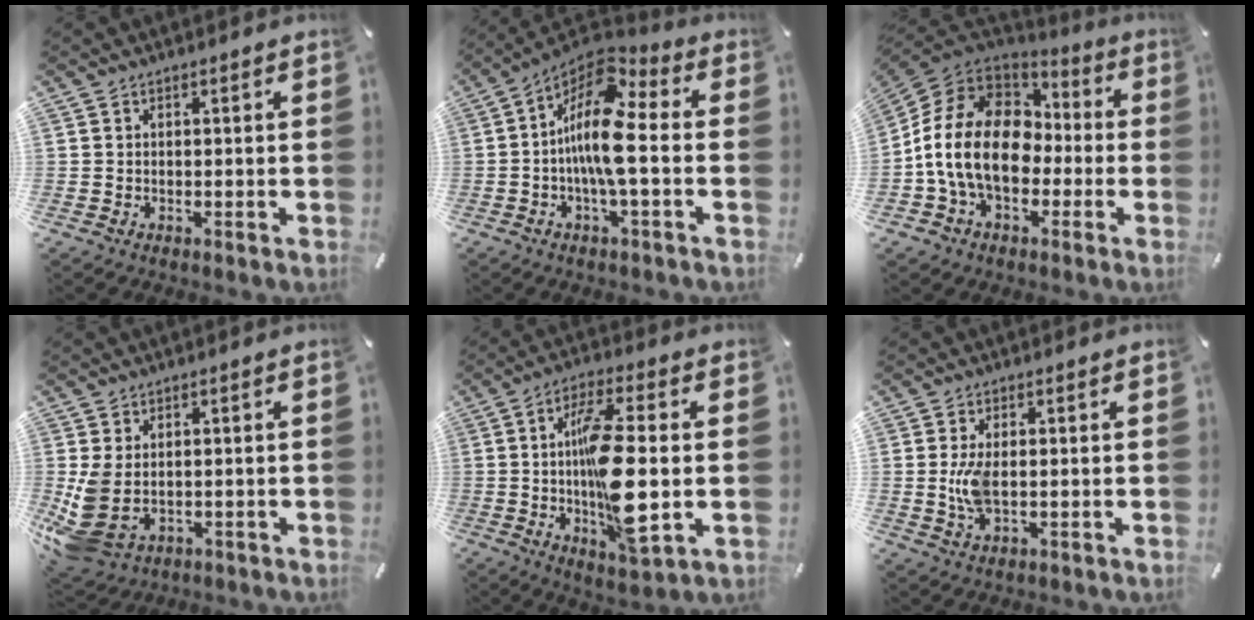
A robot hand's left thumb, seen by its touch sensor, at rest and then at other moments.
{"total": 14.4, "force": [-0.4, 5.1, 13.5], "torque": [-0.287, -0.022, -0.014]}
{"total": 18.3, "force": [-3.1, 13.7, 11.6], "torque": [-0.247, 0.032, -0.050]}
{"total": 7.5, "force": [0.2, 5.4, 5.2], "torque": [-0.124, -0.016, 0.005]}
{"total": 16.4, "force": [-0.6, 5.3, 15.5], "torque": [-0.285, -0.021, -0.019]}
{"total": 5.8, "force": [0.2, 3.0, 5.0], "torque": [-0.115, -0.008, -0.004]}